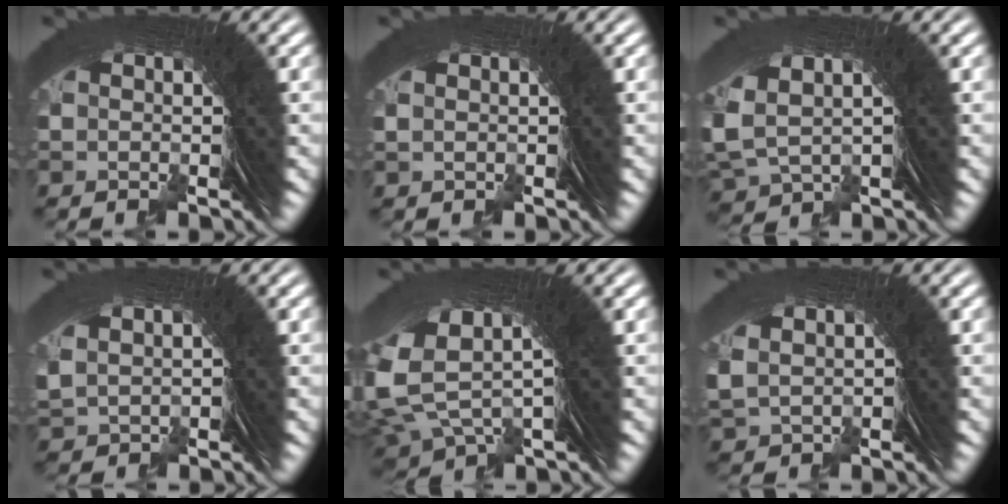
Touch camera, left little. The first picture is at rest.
{"total": 0.0}
{"total": 4.9, "force": [0.9, 3.7, 3.0], "torque": [-0.086, -0.018, 0.032]}
{"total": 0.9, "force": [0.5, 0.7, 0.3], "torque": [-0.013, -0.010, 0.025]}
{"total": 9.4, "force": [2.9, 5.7, 6.8], "torque": [-0.145, -0.003, 0.050]}
{"total": 1.4, "force": [0.5, 1.1, 0.6], "torque": [-0.020, -0.012, 0.025]}